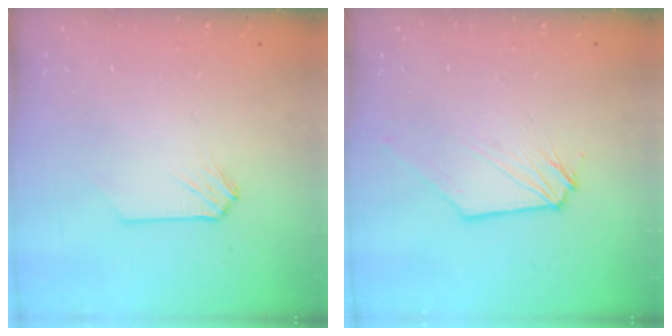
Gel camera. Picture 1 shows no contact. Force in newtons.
{"total": 0.6, "press": 0.6, "slide": 0.1}